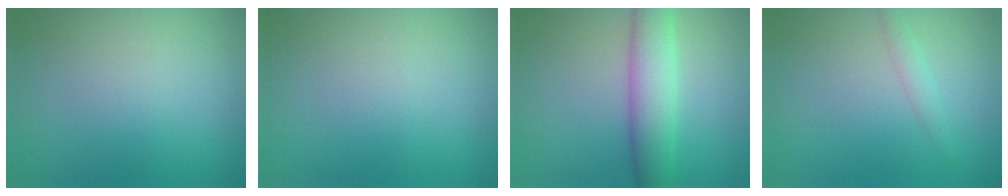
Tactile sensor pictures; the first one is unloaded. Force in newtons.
{"total": 0.0}
{"total": 5.0, "press": 5.0, "slide": 0.2}
{"total": 1.2, "press": 1.2, "slide": 0.1}